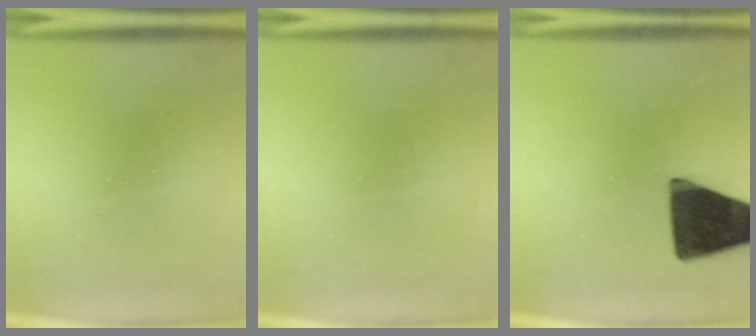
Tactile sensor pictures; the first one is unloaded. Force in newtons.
{"total": 0.0}
{"total": 17.1}